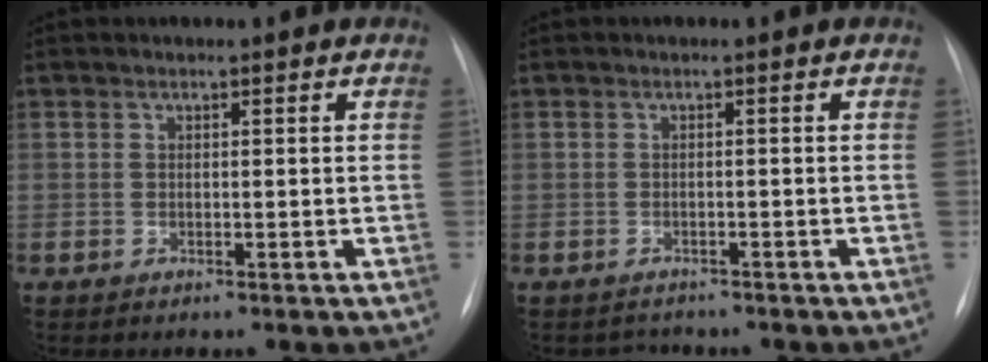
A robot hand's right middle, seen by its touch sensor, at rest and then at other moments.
{"total": 1.6, "force": [-1.5, 0.5, -0.5], "torque": [0.009, -0.003, -0.020]}